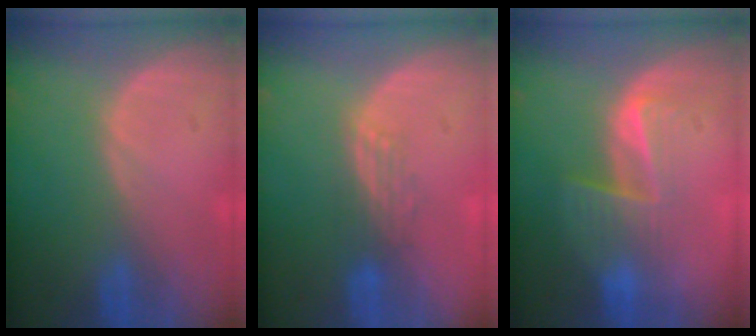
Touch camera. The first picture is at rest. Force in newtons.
{"total": 2.8, "press": 2.4, "slide": 1.4}
{"total": 6.7, "press": 5.5, "slide": 3.7}